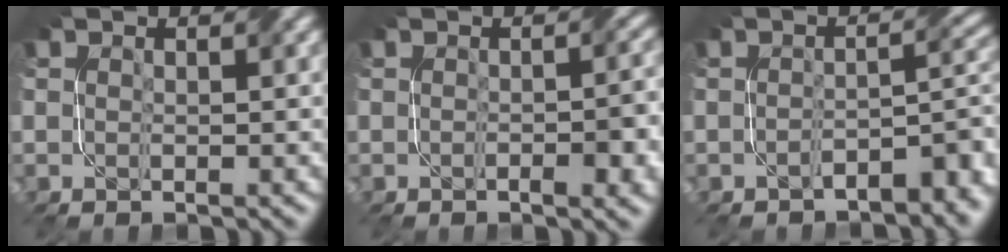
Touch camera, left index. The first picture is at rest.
{"total": 3.2, "force": [-0.8, 0.8, 3.0], "torque": [-0.036, 0.000, -0.010]}
{"total": 4.2, "force": [-2.8, 1.4, 2.8], "torque": [-0.039, 0.004, -0.043]}